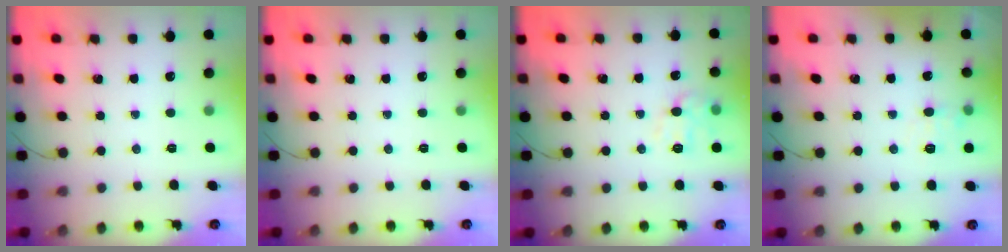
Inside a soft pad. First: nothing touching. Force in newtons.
{"total": 0.0}
{"total": 9.2, "press": 9.1, "slide": 1.0}
{"total": 6.3, "press": 6.0, "slide": 2.0}